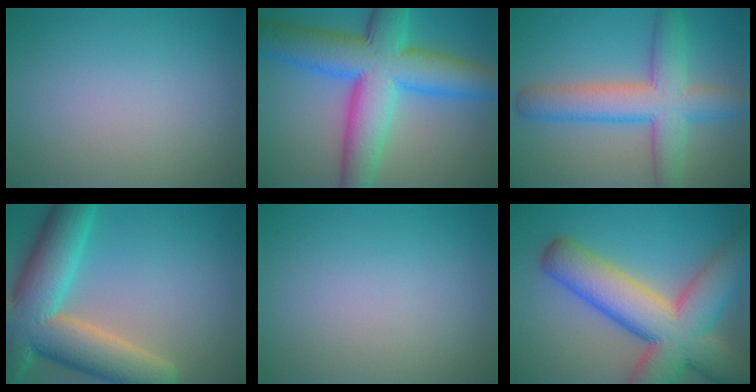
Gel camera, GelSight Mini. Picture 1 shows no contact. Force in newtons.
{"total": 12.0, "press": 12.0, "slide": 0.1}
{"total": 7.4, "press": 7.4, "slide": 0.4}
{"total": 12.3, "press": 12.2, "slide": 1.1}
{"total": 0.0}
{"total": 13.1, "press": 13.1, "slide": 1.1}